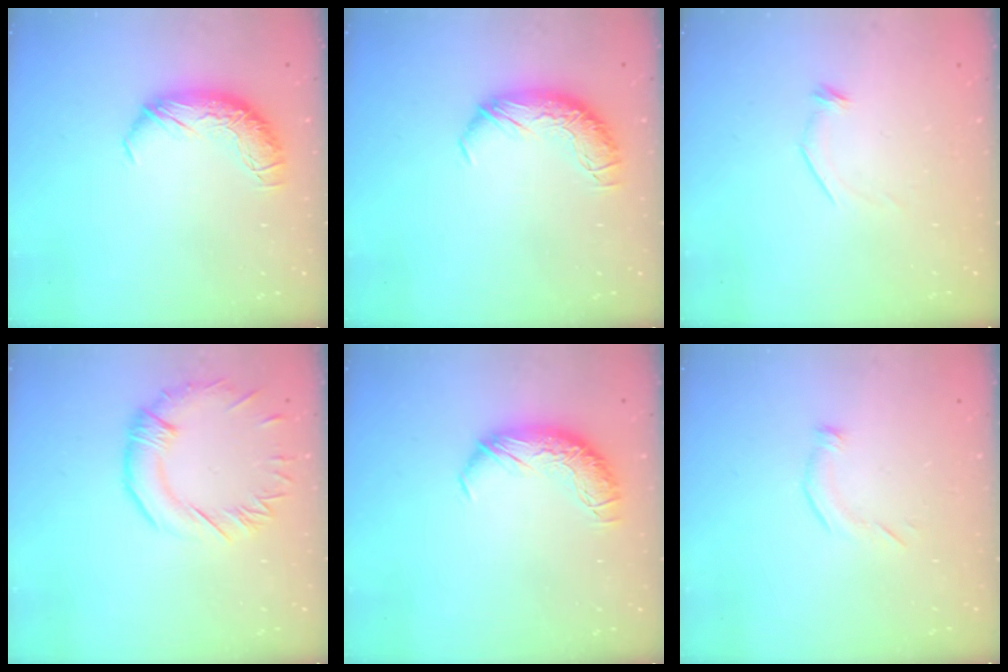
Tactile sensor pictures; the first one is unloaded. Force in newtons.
{"total": 0.0}
{"total": 7.7, "press": 7.7, "slide": 0.8}
{"total": 2.0, "press": 1.8, "slide": 1.0}
{"total": 0.0}
{"total": 4.4, "press": 4.4, "slide": 0.6}